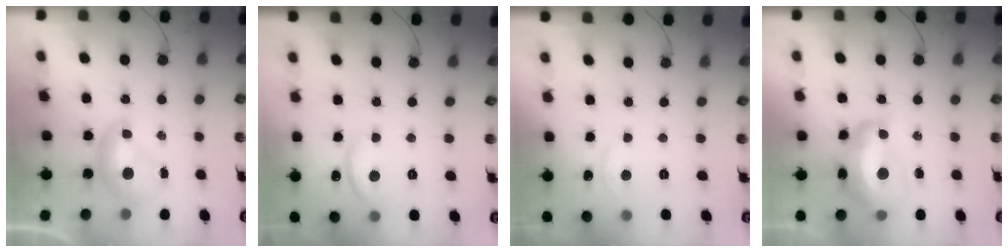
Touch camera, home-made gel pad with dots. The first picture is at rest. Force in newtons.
{"total": 5.8, "press": 5.8, "slide": 0.6}
{"total": 1.2, "press": 1.0, "slide": 0.8}
{"total": 8.0, "press": 8.0, "slide": 1.1}